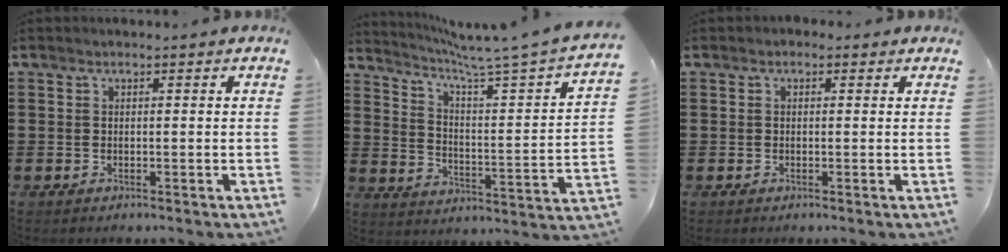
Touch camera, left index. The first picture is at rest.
{"total": 4.7, "force": [3.9, -1.1, 2.5], "torque": [-0.069, -0.049, 0.052]}
{"total": 0.8, "force": [-0.2, 0.7, 0.3], "torque": [-0.007, 0.004, -0.005]}